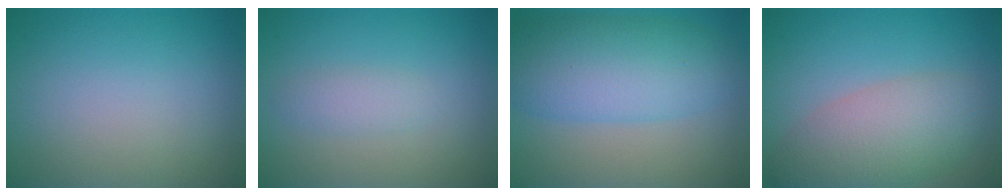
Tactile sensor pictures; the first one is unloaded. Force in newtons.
{"total": 1.4, "press": 1.4, "slide": 0.1}
{"total": 7.7, "press": 7.7, "slide": 0.3}
{"total": 6.1, "press": 6.1, "slide": 0.5}